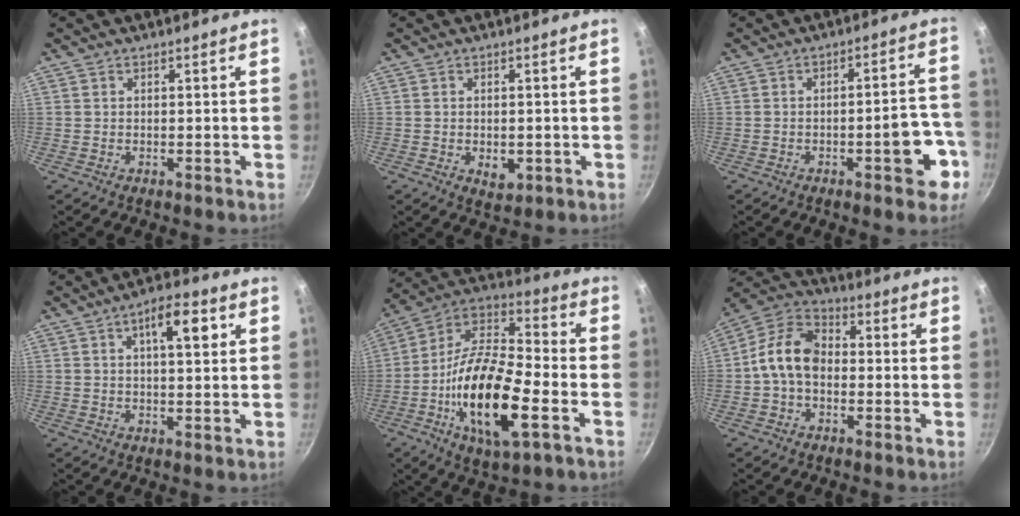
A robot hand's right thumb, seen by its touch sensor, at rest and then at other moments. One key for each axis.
{"total": 3.6, "fx": -0.7, "fy": 2.3, "fz": 2.7, "tx": -0.036, "ty": -0.006, "tz": -0.006}
{"total": 9.8, "fx": -4.1, "fy": 3.3, "fz": 8.3, "tx": -0.082, "ty": 0.037, "tz": -0.050}
{"total": 7.8, "fx": 2.6, "fy": 2.9, "fz": 6.7, "tx": -0.085, "ty": 0.002, "tz": 0.034}
{"total": 21.9, "fx": -6.3, "fy": 8.4, "fz": 19.2, "tx": -0.353, "ty": 0.025, "tz": -0.131}
{"total": 10.3, "fx": -1.0, "fy": 7.1, "fz": 7.4, "tx": -0.121, "ty": 0.037, "tz": -0.040}